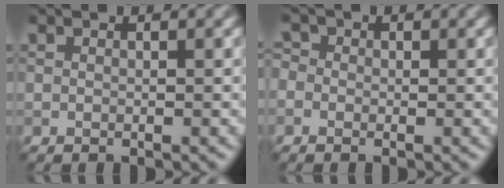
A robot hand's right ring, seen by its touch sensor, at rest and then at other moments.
{"total": 1.5, "force": [0.0, 1.4, 0.7], "torque": [-0.010, 0.004, -0.017]}